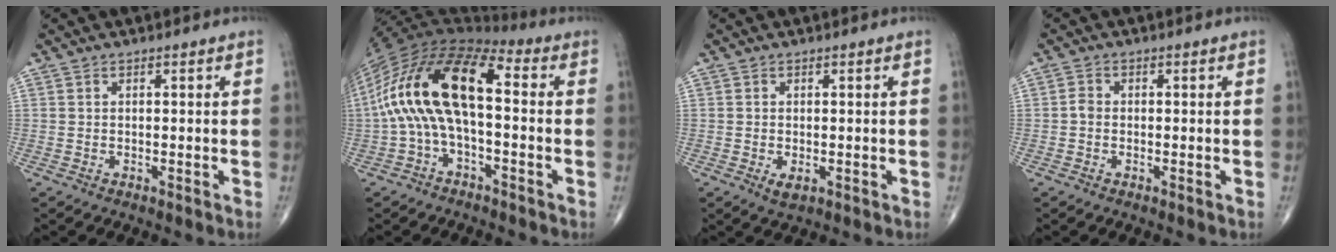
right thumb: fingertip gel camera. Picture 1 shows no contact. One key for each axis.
{"total": 18.7, "fx": 0.0, "fy": 8.5, "fz": 16.7, "tx": -0.315, "ty": 0.050, "tz": -0.011}
{"total": 1.9, "fx": -0.4, "fy": 1.0, "fz": 1.5, "tx": -0.024, "ty": -0.001, "tz": -0.004}
{"total": 1.4, "fx": -0.3, "fy": 1.1, "fz": 0.8, "tx": -0.011, "ty": 0.003, "tz": -0.010}